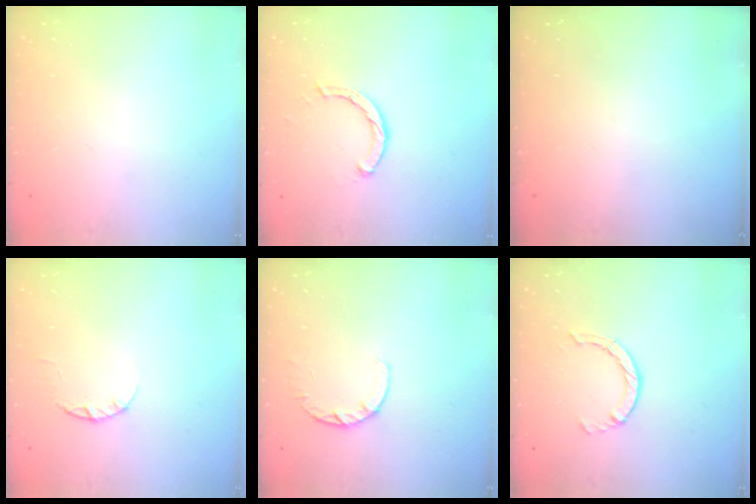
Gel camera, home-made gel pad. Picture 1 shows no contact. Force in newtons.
{"total": 2.1, "press": 2.1, "slide": 0.1}
{"total": 0.0}
{"total": 2.4, "press": 2.3, "slide": 0.4}
{"total": 3.0, "press": 2.9, "slide": 0.4}
{"total": 2.9, "press": 2.8, "slide": 0.4}